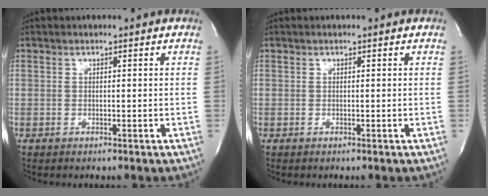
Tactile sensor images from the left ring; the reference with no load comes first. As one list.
[{"total": 0.0}]